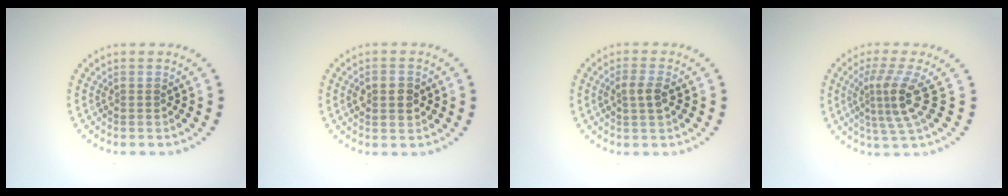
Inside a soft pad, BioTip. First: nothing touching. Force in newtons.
{"total": 3.0, "press": 3.0, "slide": 0.2}
{"total": 2.0, "press": 2.0, "slide": 0.5}
{"total": 3.9, "press": 2.6, "slide": 2.8}